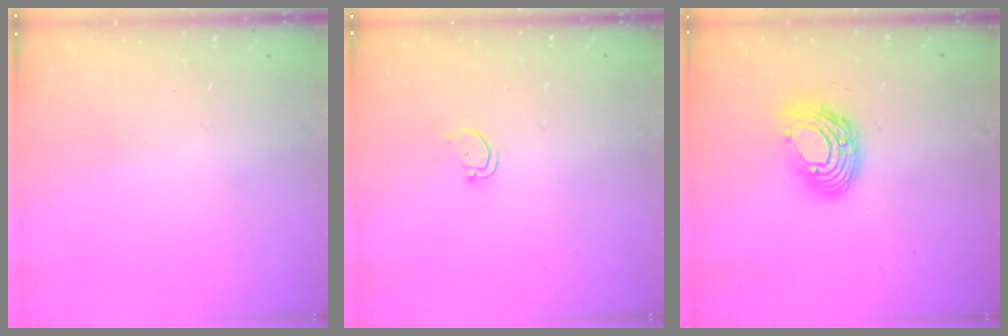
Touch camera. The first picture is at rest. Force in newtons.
{"total": 1.8, "press": 1.8, "slide": 0.1}
{"total": 12.4, "press": 12.4, "slide": 1.0}